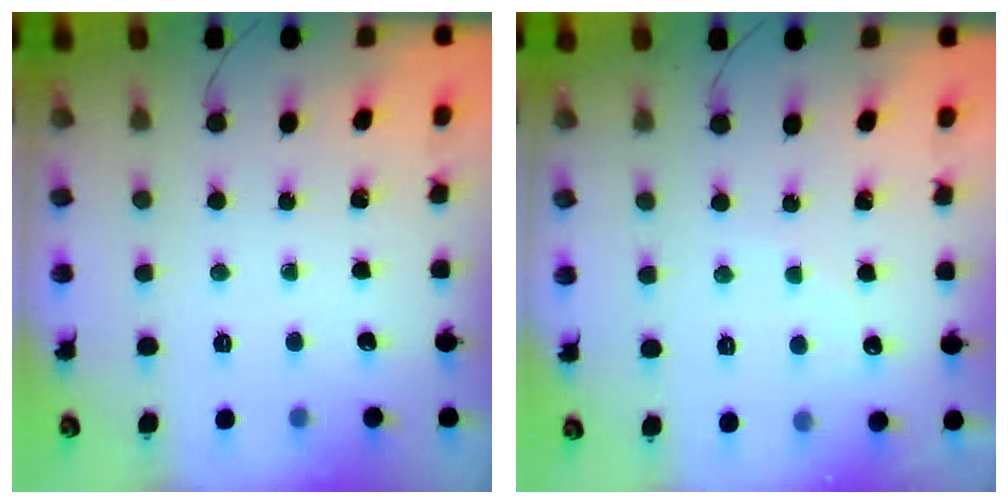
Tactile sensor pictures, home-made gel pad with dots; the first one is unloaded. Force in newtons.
{"total": 6.0, "press": 5.9, "slide": 1.3}